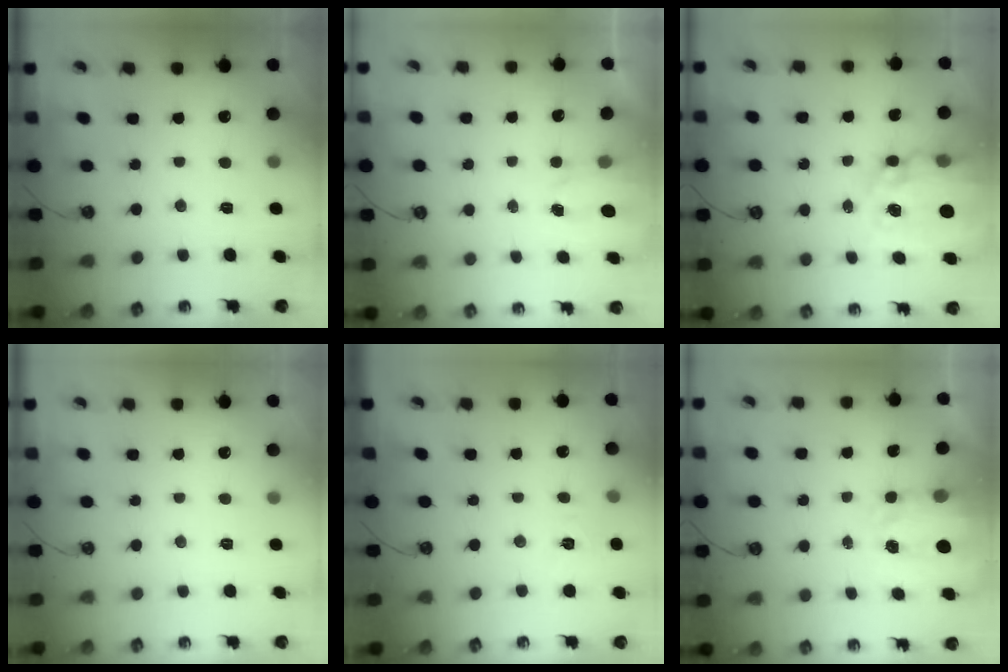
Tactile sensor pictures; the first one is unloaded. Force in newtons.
{"total": 1.5, "press": 1.5, "slide": 0.3}
{"total": 14.4, "press": 14.3, "slide": 1.2}
{"total": 0.0}
{"total": 2.9, "press": 2.9, "slide": 0.4}
{"total": 3.9, "press": 3.8, "slide": 0.6}